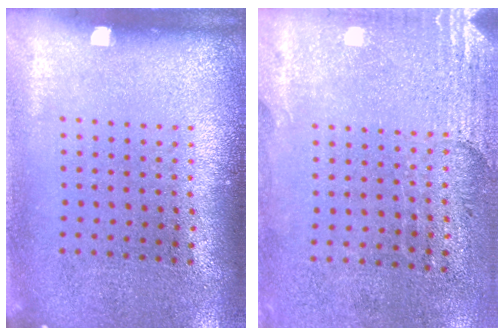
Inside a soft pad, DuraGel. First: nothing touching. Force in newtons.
{"total": 2.8, "press": 2.4, "slide": 1.4}